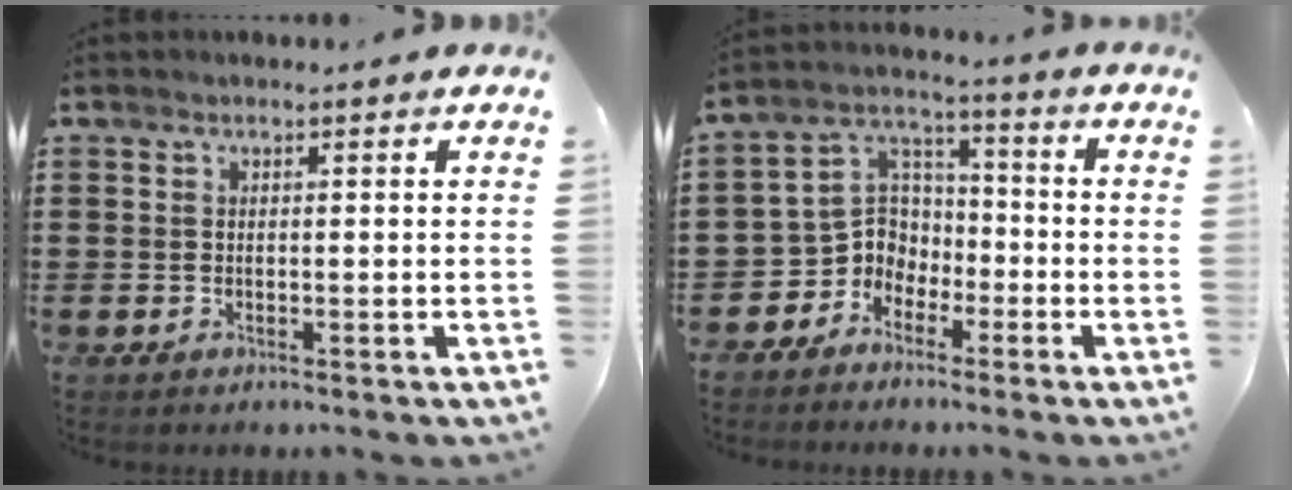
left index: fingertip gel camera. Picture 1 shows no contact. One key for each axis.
{"total": 6.1, "fx": -3.0, "fy": 5.2, "fz": 1.2, "tx": -0.056, "ty": 0.002, "tz": -0.068}